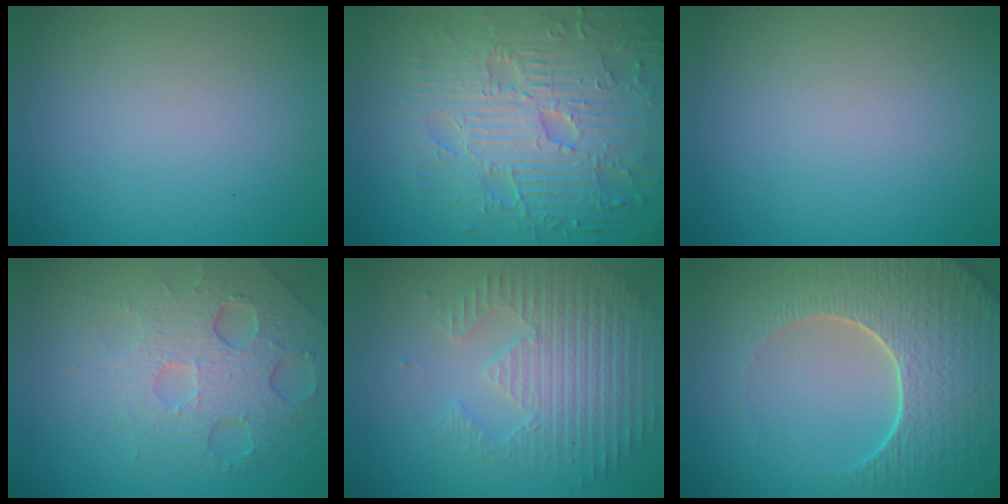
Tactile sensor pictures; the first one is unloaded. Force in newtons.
{"total": 9.1, "press": 6.6, "slide": 6.3}
{"total": 0.0}
{"total": 5.8, "press": 4.5, "slide": 3.7}
{"total": 3.8, "press": 3.6, "slide": 1.1}
{"total": 7.3, "press": 5.8, "slide": 4.5}